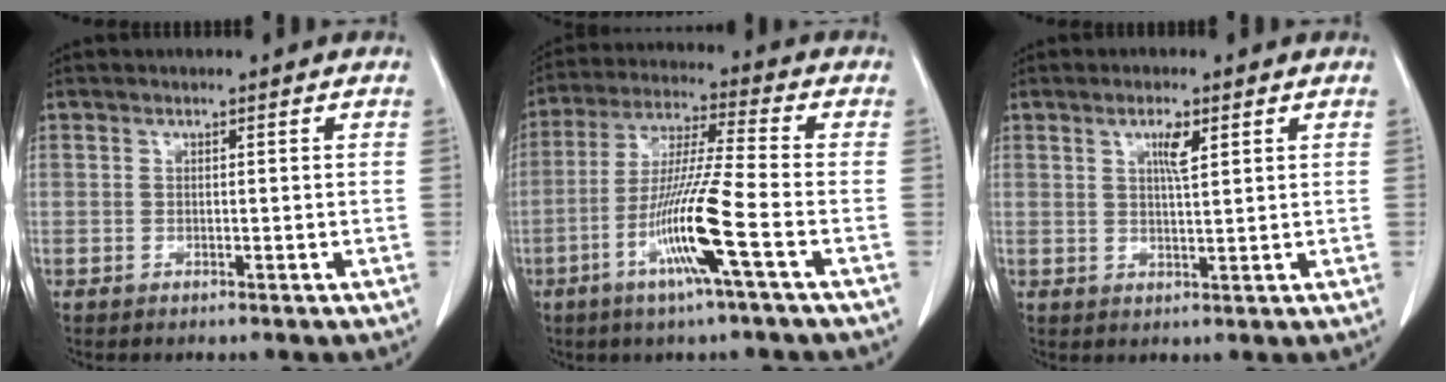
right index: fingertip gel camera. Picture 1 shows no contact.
{"total": 12.3, "force": [-4.7, -1.1, 11.3], "torque": [-0.224, -0.013, -0.094]}
{"total": 3.1, "force": [1.5, 0.4, 2.8], "torque": [-0.050, -0.002, 0.025]}